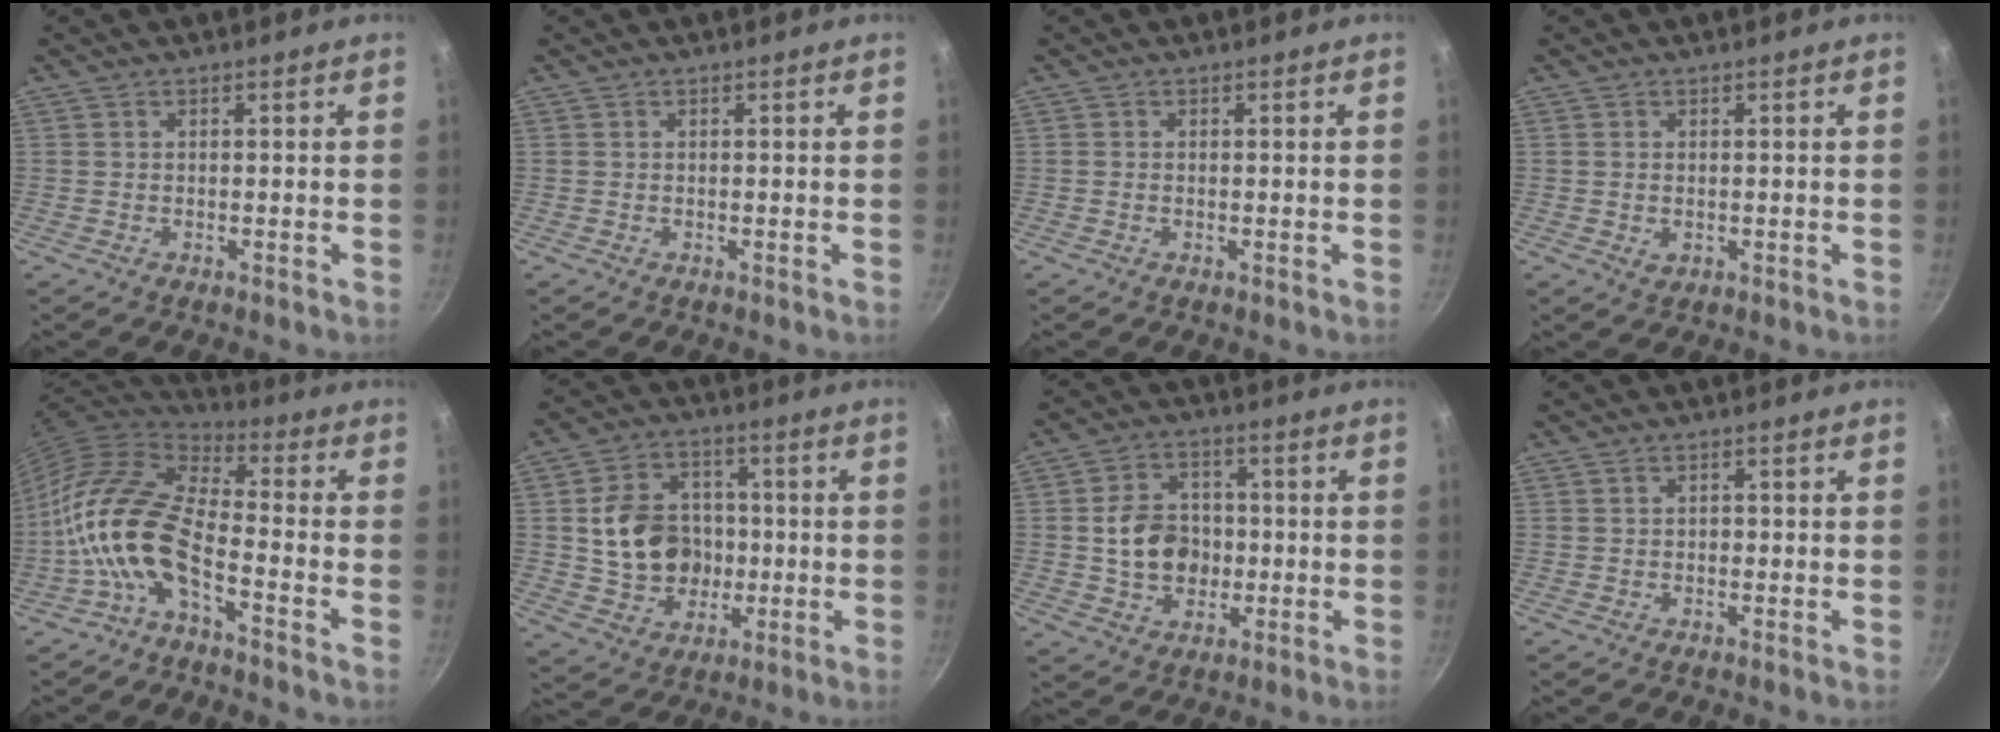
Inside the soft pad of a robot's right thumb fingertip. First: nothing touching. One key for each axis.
{"total": 0.0}
{"total": 0.0}
{"total": 1.6, "fx": 0.0, "fy": 1.2, "fz": 1.1, "tx": -0.016, "ty": -0.003, "tz": 0.001}
{"total": 14.1, "fx": -5.3, "fy": 6.4, "fz": 11.4, "tx": -0.217, "ty": 0.050, "tz": -0.121}
{"total": 14.6, "fx": -0.1, "fy": 12.1, "fz": 8.1, "tx": -0.108, "ty": 0.021, "tz": 0.008}
{"total": 10.8, "fx": -0.5, "fy": 8.6, "fz": 6.5, "tx": -0.081, "ty": 0.016, "tz": -0.007}
{"total": 0.9, "fx": -0.1, "fy": 0.7, "fz": 0.6, "tx": -0.007, "ty": 0.004, "tz": -0.004}